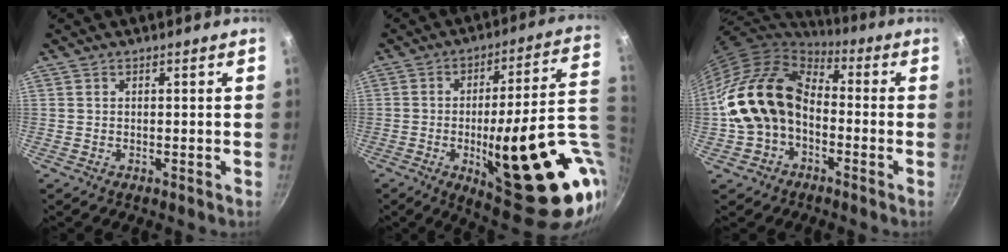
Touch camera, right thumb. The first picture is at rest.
{"total": 29.0, "force": [-4.9, 9.2, 27.1], "torque": [-0.345, -0.005, -0.048]}
{"total": 16.2, "force": [-2.3, 11.9, 10.7], "torque": [-0.171, 0.053, -0.051]}